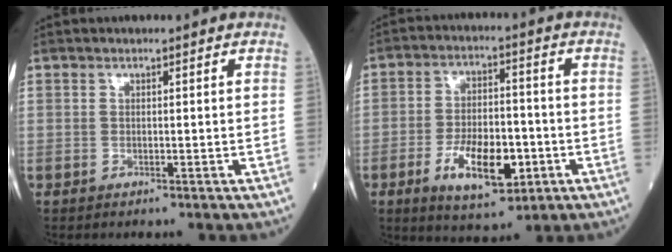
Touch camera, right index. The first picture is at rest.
{"total": 10.7, "force": [-3.8, 4.3, 9.0], "torque": [-0.167, -0.004, -0.060]}